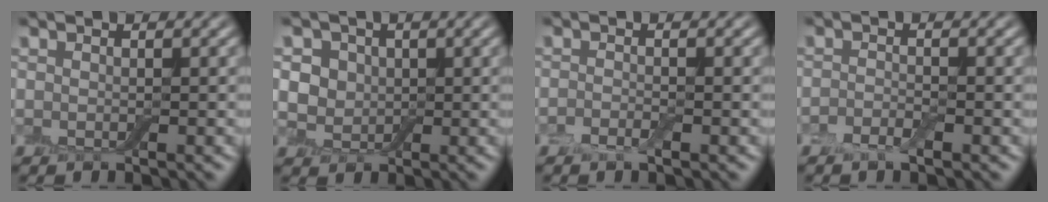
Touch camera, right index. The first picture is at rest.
{"total": 4.7, "force": [1.2, 4.0, 2.2], "torque": [-0.037, 0.014, 0.006]}
{"total": 1.3, "force": [-0.7, 0.4, 1.0], "torque": [-0.022, -0.003, -0.017]}
{"total": 1.6, "force": [-1.0, 0.5, 1.2], "torque": [-0.026, -0.002, -0.022]}